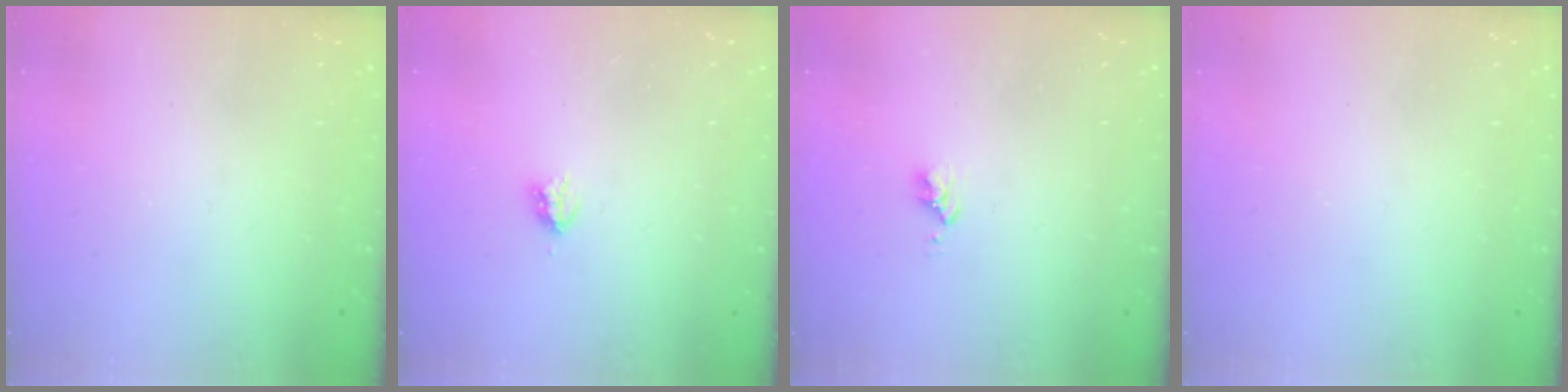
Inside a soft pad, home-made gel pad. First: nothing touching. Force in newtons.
{"total": 2.9, "press": 2.9, "slide": 0.5}
{"total": 2.8, "press": 2.8, "slide": 0.4}
{"total": 0.0}